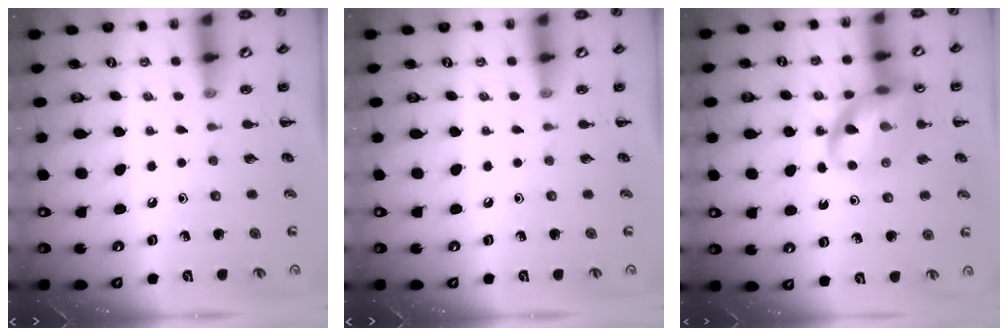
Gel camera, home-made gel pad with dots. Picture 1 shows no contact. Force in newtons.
{"total": 0.0}
{"total": 14.7, "press": 14.6, "slide": 1.9}